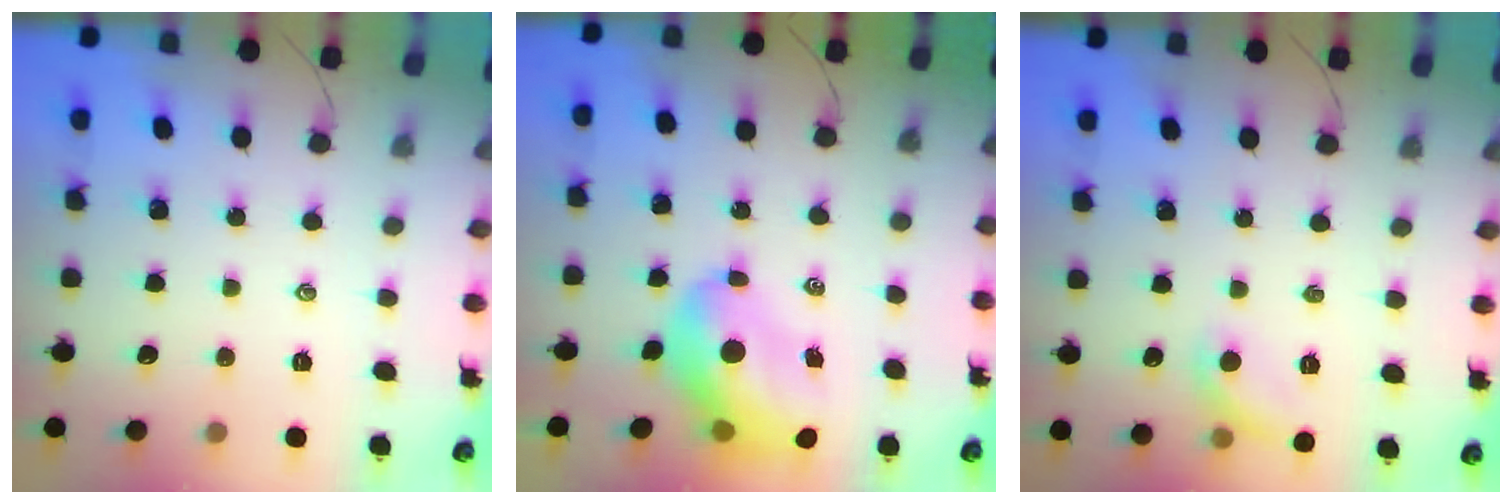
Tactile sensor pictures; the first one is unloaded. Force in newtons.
{"total": 12.1, "press": 11.6, "slide": 3.5}
{"total": 7.4, "press": 7.3, "slide": 0.9}